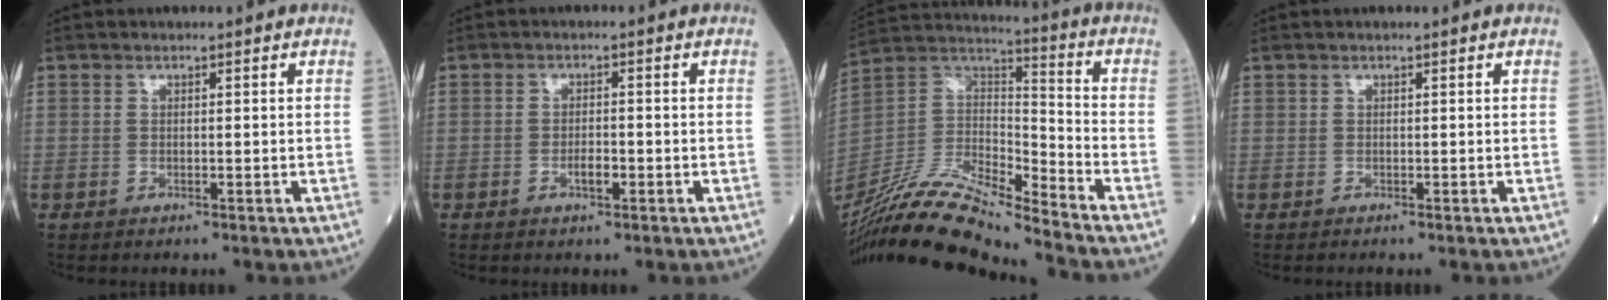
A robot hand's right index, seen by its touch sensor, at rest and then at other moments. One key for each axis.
{"total": 2.3, "fx": -0.9, "fy": 0.7, "fz": 1.9, "tx": -0.030, "ty": 0.003, "tz": -0.015}
{"total": 18.1, "fx": -16.1, "fy": 0.7, "fz": 8.1, "tx": -0.172, "ty": 0.008, "tz": -0.303}
{"total": 0.0}